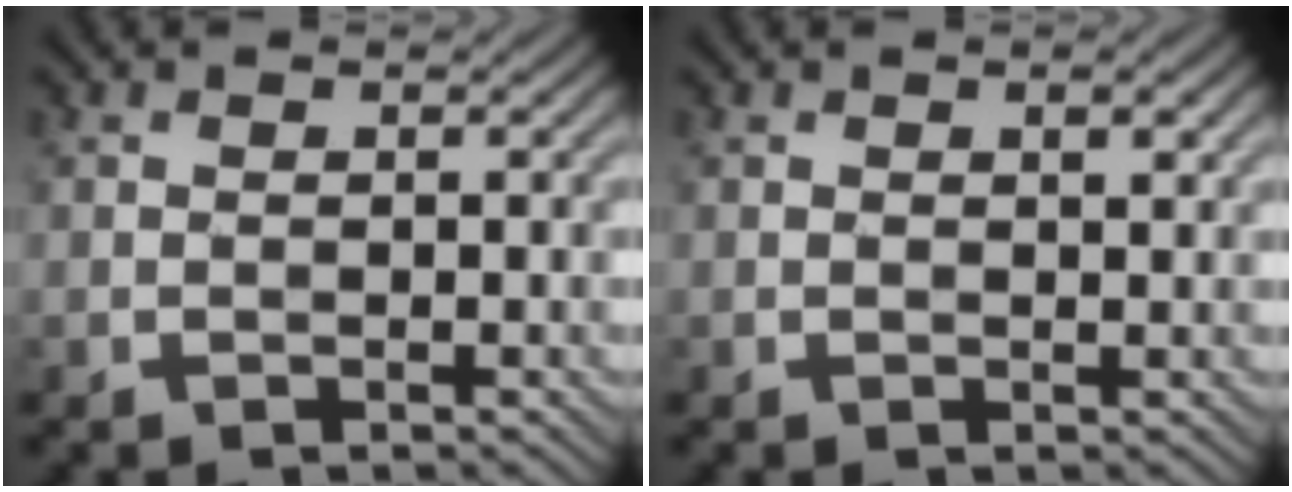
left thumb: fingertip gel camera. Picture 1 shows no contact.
{"total": 1.1, "force": [0.6, 0.3, 0.9], "torque": [-0.015, -0.002, 0.010]}